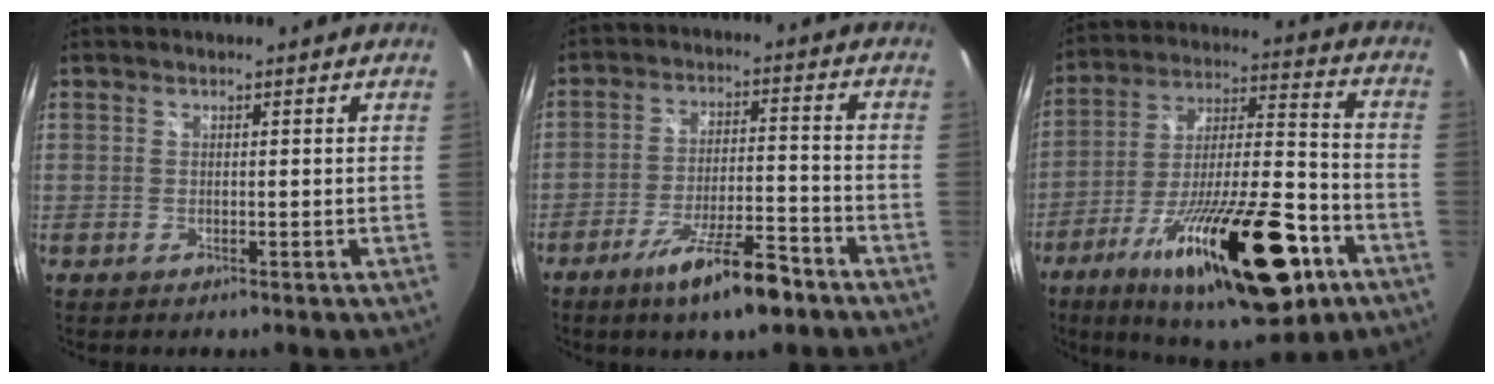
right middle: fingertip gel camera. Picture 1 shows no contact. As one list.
[{"total": 11.3, "force": [-7.8, 2.3, 7.9], "torque": [-0.153, -0.009, -0.124]}, {"total": 27.9, "force": [-14.0, 8.5, 22.6], "torque": [-0.376, -0.031, -0.219]}]